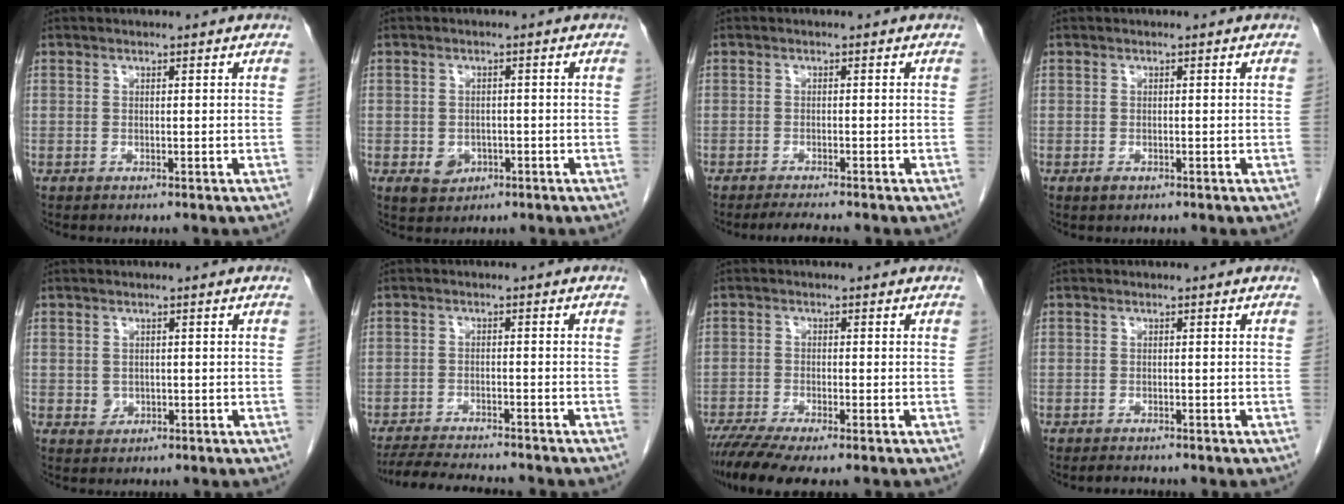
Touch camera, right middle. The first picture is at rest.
{"total": 3.1, "force": [-1.2, 2.5, 1.5], "torque": [-0.025, 0.000, -0.008]}
{"total": 3.3, "force": [-3.0, 0.0, 1.5], "torque": [-0.026, -0.010, -0.045]}
{"total": 0.8, "force": [-0.4, 0.5, 0.5], "torque": [-0.009, 0.000, -0.003]}
{"total": 1.4, "force": [-0.1, 1.3, 0.6], "torque": [-0.010, 0.002, 0.004]}
{"total": 10.3, "force": [-9.5, 0.9, 4.0], "torque": [-0.059, -0.012, -0.142]}
{"total": 6.5, "force": [-5.0, 0.6, 4.2], "torque": [-0.071, -0.012, -0.086]}
{"total": 1.4, "force": [-1.3, 0.3, 0.4], "torque": [-0.013, -0.005, -0.018]}